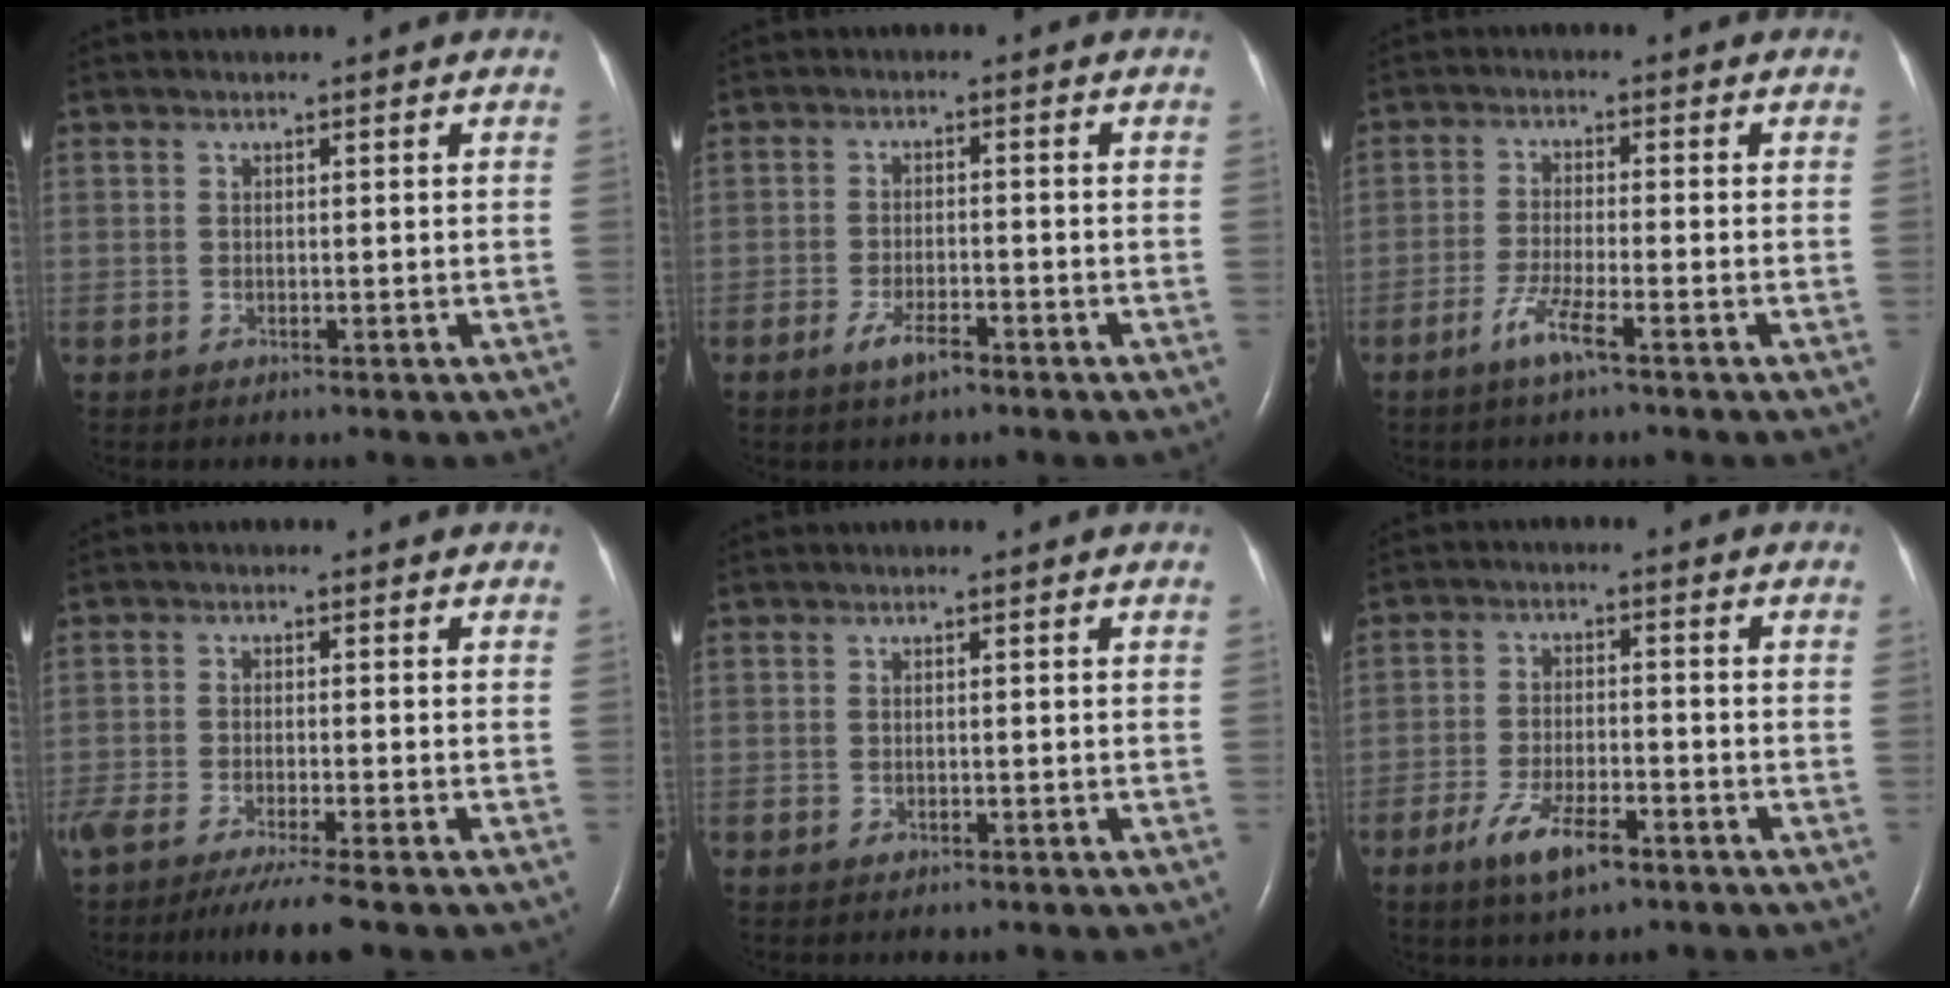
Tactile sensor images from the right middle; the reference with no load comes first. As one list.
[{"total": 3.6, "force": [-2.4, 0.9, 2.5], "torque": [-0.056, -0.002, -0.044]}, {"total": 4.5, "force": [-2.8, 0.0, 3.6], "torque": [-0.073, -0.007, -0.058]}, {"total": 8.5, "force": [-6.7, 0.0, 5.2], "torque": [-0.083, -0.023, -0.110]}, {"total": 0.0}, {"total": 6.9, "force": [-4.2, 1.9, 5.1], "torque": [-0.105, -0.008, -0.074]}]